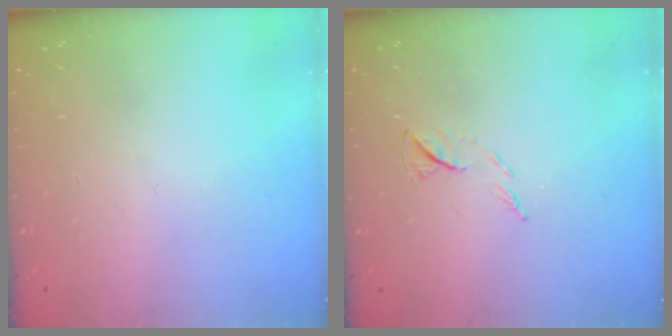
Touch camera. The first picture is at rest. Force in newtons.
{"total": 5.7, "press": 5.6, "slide": 1.2}